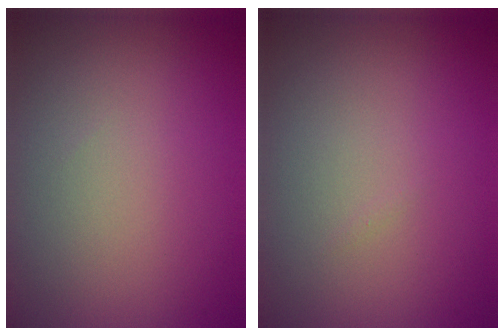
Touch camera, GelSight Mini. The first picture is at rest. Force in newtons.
{"total": 0.0}